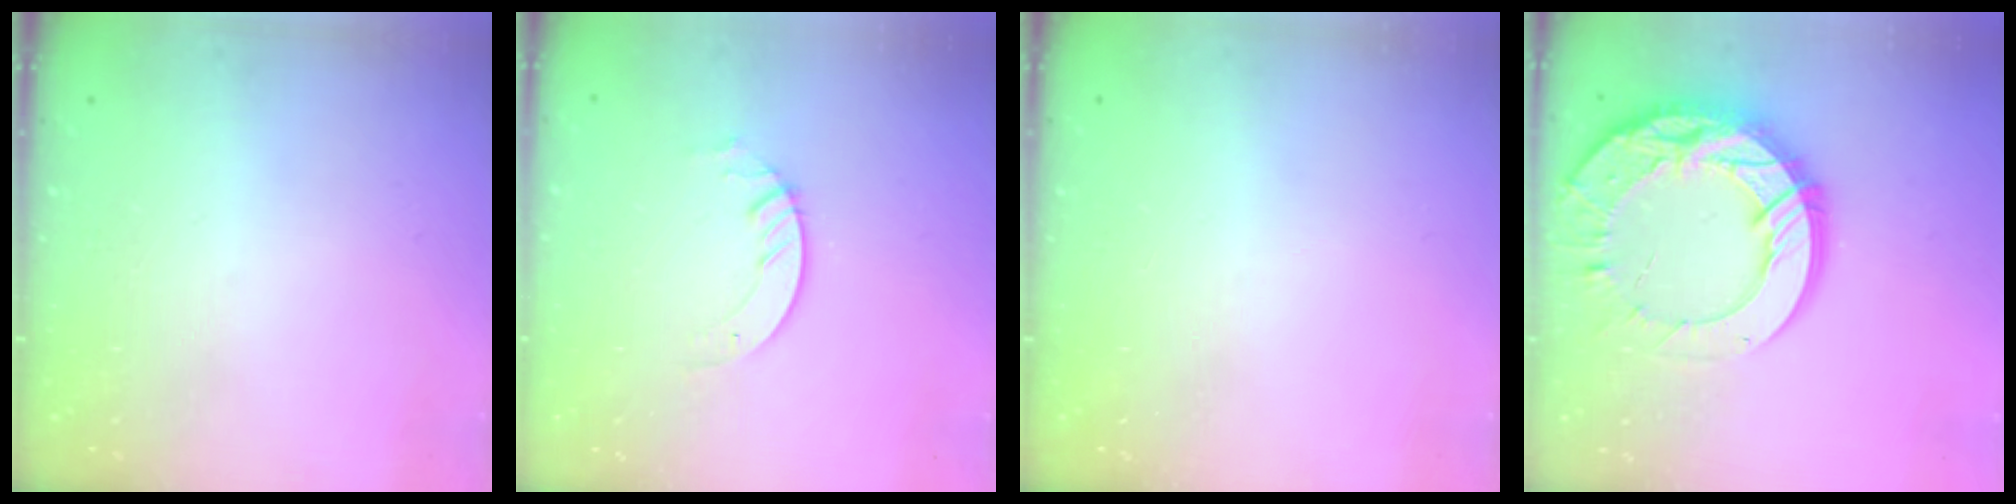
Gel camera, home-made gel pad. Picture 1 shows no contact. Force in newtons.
{"total": 3.6, "press": 3.6, "slide": 0.3}
{"total": 0.0}
{"total": 25.1, "press": 25.0, "slide": 2.3}